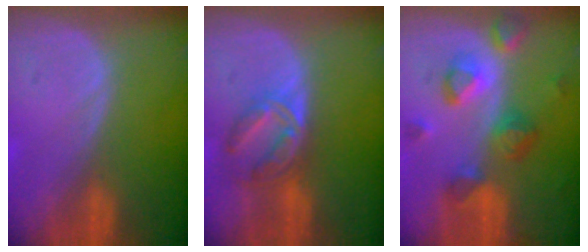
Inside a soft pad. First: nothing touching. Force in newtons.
{"total": 6.7, "press": 5.9, "slide": 3.2}
{"total": 8.6, "press": 7.9, "slide": 3.3}